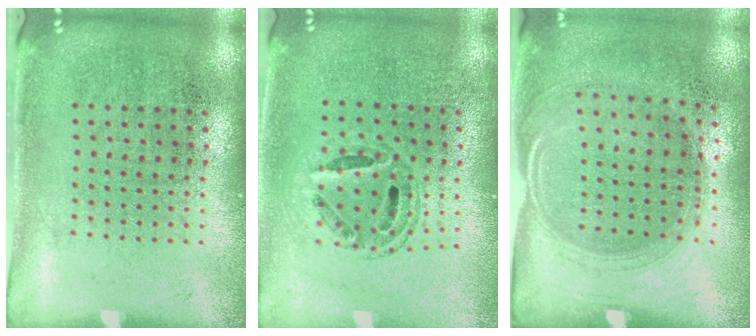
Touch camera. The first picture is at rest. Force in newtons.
{"total": 0.8, "press": 0.7, "slide": 0.2}
{"total": 1.5, "press": 1.3, "slide": 0.8}